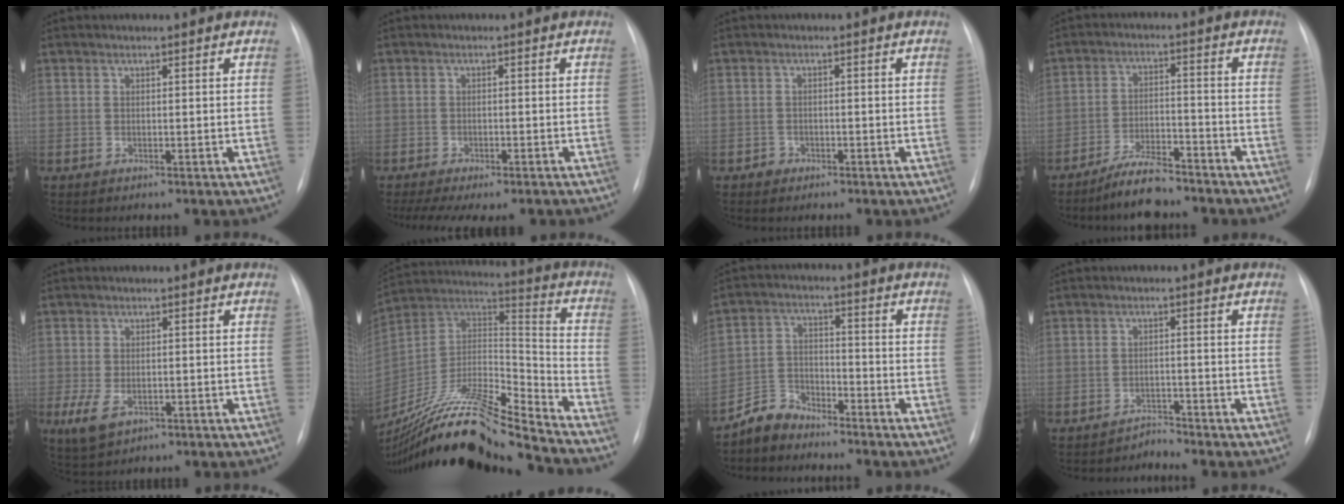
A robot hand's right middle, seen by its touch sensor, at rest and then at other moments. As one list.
[{"total": 10.4, "force": [-8.1, 3.5, 5.6], "torque": [-0.093, -0.001, -0.111]}, {"total": 1.2, "force": [-0.8, 0.9, 0.0], "torque": [0.000, 0.004, -0.016]}, {"total": 7.1, "force": [-6.2, 1.7, 3.1], "torque": [-0.061, -0.010, -0.110]}, {"total": 4.5, "force": [-1.7, 2.5, 3.3], "torque": [-0.074, -0.009, -0.020]}, {"total": 23.2, "force": [-20.5, 1.3, 10.8], "torque": [-0.245, 0.008, -0.366]}, {"total": 5.4, "force": [-4.9, 2.1, 0.1], "torque": [0.002, 0.005, -0.098]}, {"total": 2.2, "force": [-1.9, -0.1, -1.0], "torque": [0.025, -0.008, -0.031]}]